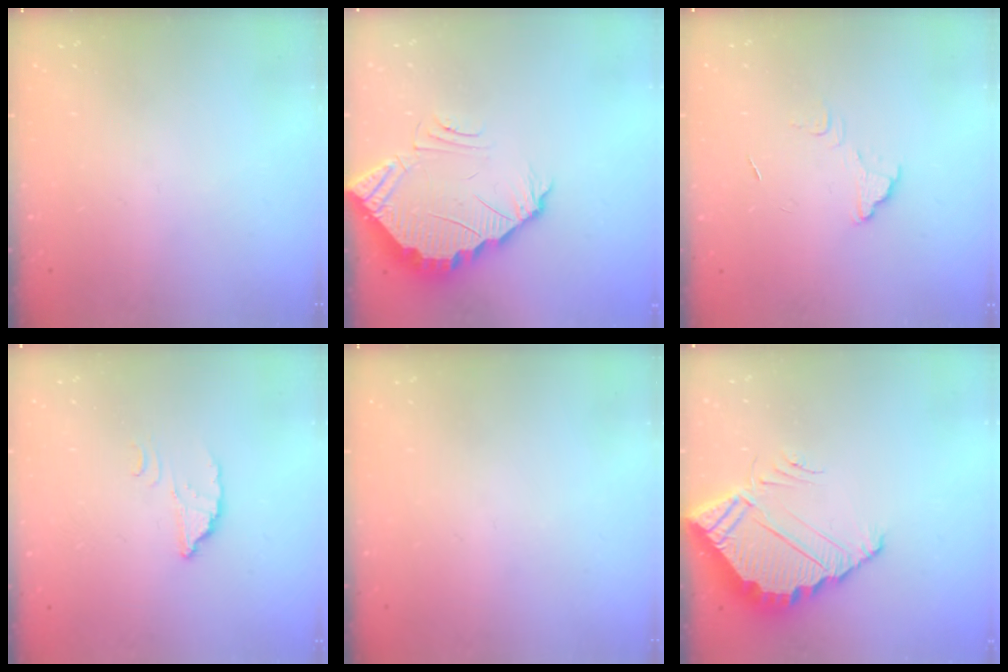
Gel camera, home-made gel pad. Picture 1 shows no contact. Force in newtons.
{"total": 4.0, "press": 4.0, "slide": 0.2}
{"total": 5.4, "press": 5.4, "slide": 0.4}
{"total": 2.8, "press": 2.8, "slide": 0.1}
{"total": 0.0}
{"total": 5.9, "press": 5.9, "slide": 0.3}